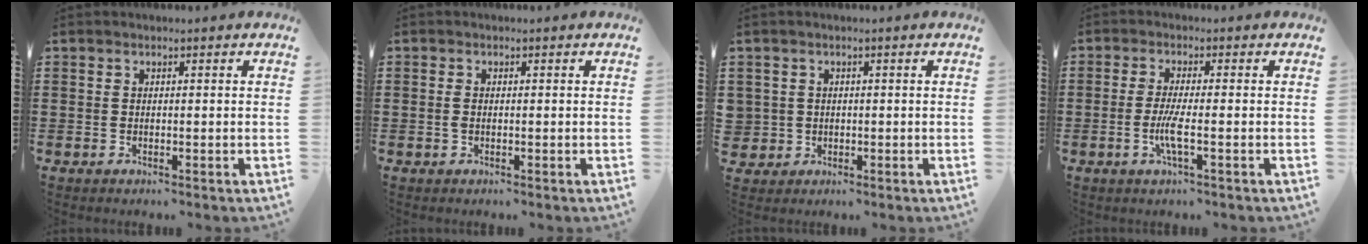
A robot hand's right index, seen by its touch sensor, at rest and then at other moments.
{"total": 1.0, "force": [-0.1, 0.5, 0.8], "torque": [-0.025, -0.002, -0.006]}
{"total": 1.9, "force": [-0.1, 1.9, -0.1], "torque": [-0.007, 0.009, -0.006]}
{"total": 4.0, "force": [-1.2, 0.3, 3.9], "torque": [-0.087, -0.011, -0.029]}